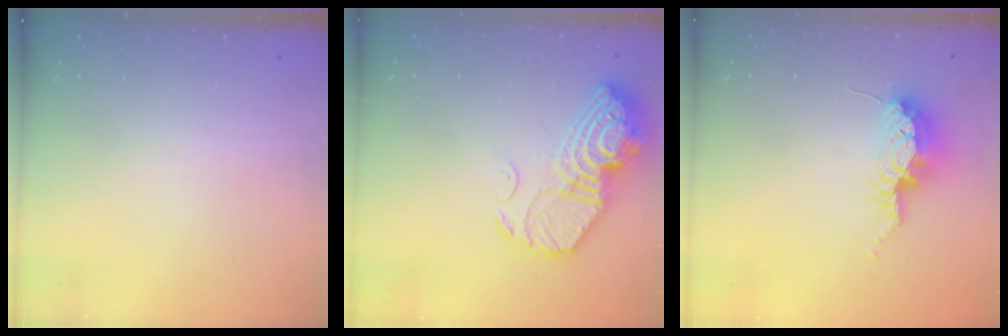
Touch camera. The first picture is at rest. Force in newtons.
{"total": 15.6, "press": 15.5, "slide": 1.8}
{"total": 8.4, "press": 8.4, "slide": 1.0}